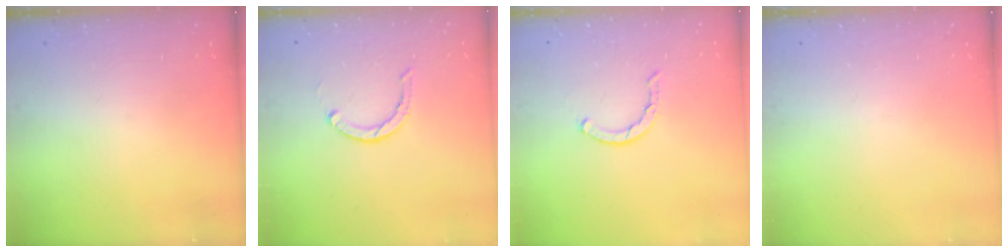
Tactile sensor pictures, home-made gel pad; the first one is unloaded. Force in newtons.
{"total": 3.5, "press": 3.4, "slide": 0.5}
{"total": 2.0, "press": 2.0, "slide": 0.2}
{"total": 0.0}